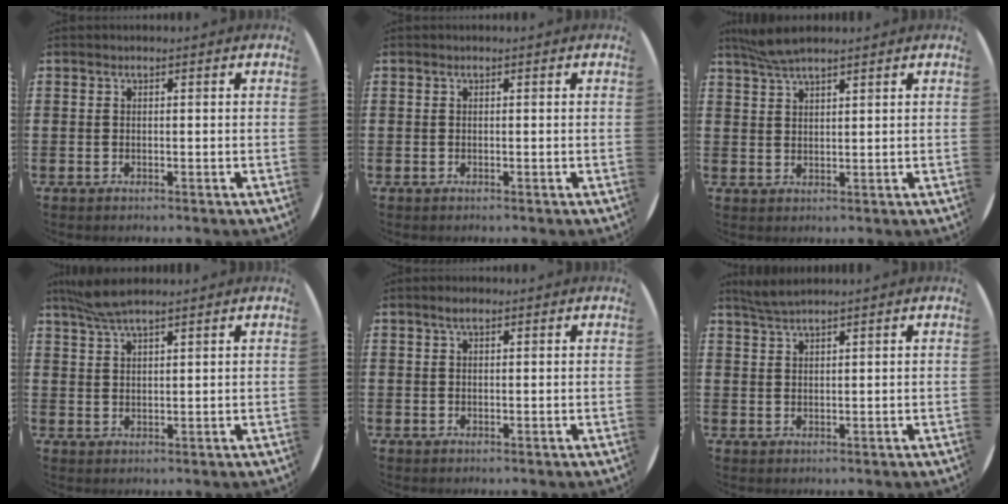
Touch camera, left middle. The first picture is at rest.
{"total": 0.0}
{"total": 4.2, "force": [3.7, 0.4, 2.0], "torque": [-0.046, 0.000, 0.067]}
{"total": 5.2, "force": [4.3, 0.6, 2.8], "torque": [-0.063, -0.002, 0.079]}
{"total": 1.5, "force": [1.0, 0.6, 1.0], "torque": [-0.012, 0.002, 0.015]}
{"total": 2.4, "force": [2.2, 0.0, 0.9], "torque": [-0.019, 0.002, 0.041]}